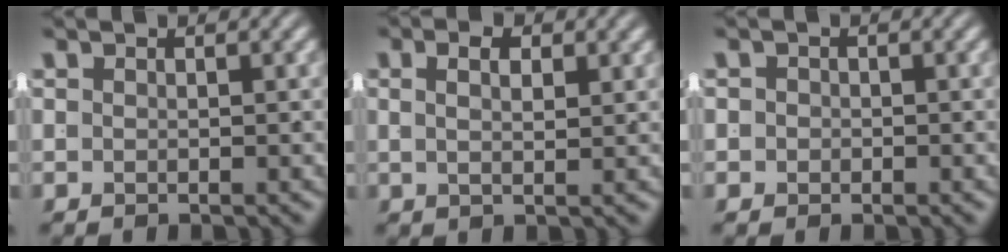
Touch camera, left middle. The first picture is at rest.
{"total": 2.1, "force": [0.7, 0.2, 1.9], "torque": [-0.013, -0.004, 0.015]}
{"total": 1.4, "force": [-0.5, 1.3, 0.2], "torque": [-0.008, -0.006, -0.009]}